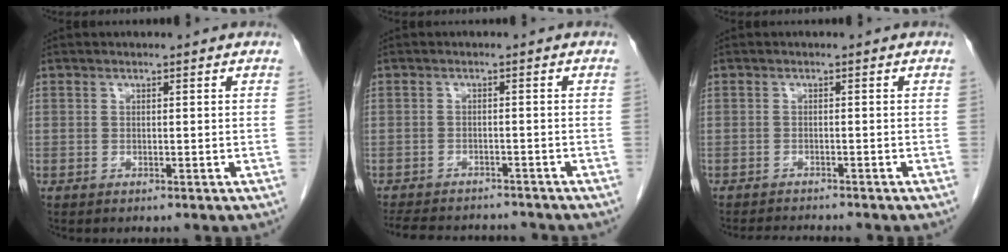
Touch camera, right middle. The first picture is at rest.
{"total": 11.8, "force": [-10.7, 3.2, 3.8], "torque": [-0.084, -0.001, -0.142]}
{"total": 3.8, "force": [-3.7, -0.1, 1.0], "torque": [-0.016, -0.015, -0.056]}